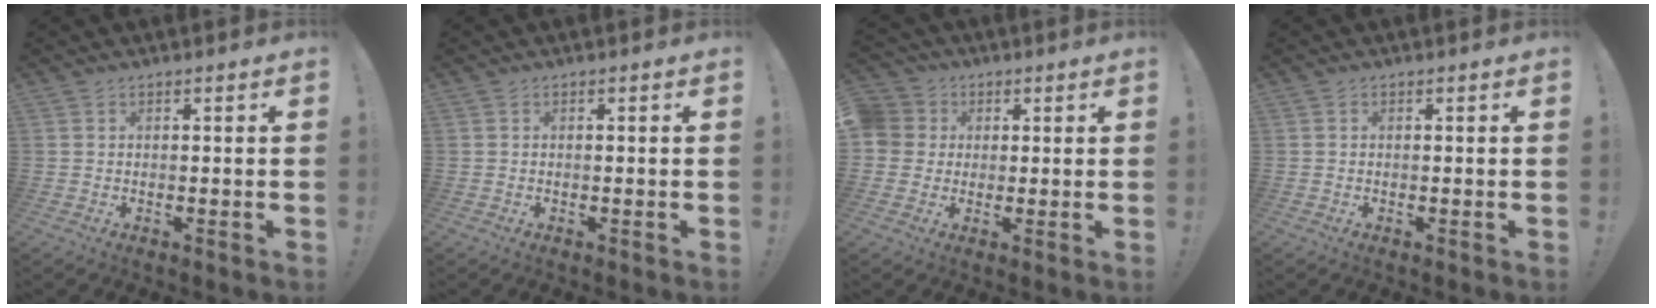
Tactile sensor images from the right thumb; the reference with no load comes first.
{"total": 0.0}
{"total": 6.5, "force": [0.7, 6.2, 1.6], "torque": [-0.045, 0.006, 0.014]}
{"total": 0.0}